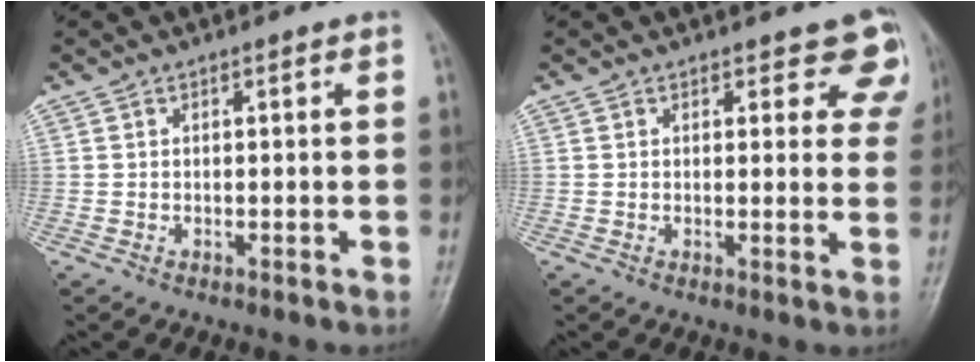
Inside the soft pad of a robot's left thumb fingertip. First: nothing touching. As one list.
[{"total": 6.0, "force": [4.5, 3.0, 2.6], "torque": [0.014, -0.021, 0.035]}]